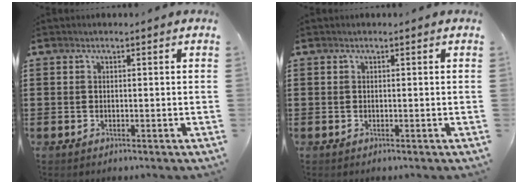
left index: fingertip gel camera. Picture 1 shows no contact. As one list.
[{"total": 0.0}]